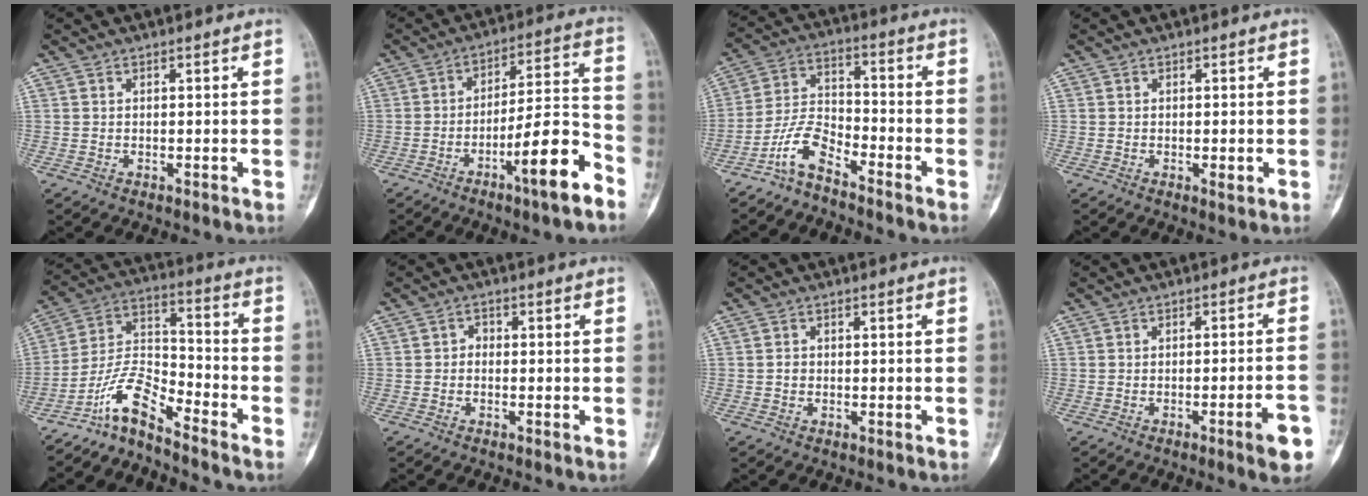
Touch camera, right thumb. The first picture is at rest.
{"total": 13.5, "force": [-7.5, 2.1, 11.0], "torque": [-0.170, 0.056, -0.117]}
{"total": 7.2, "force": [-5.6, 2.4, 3.9], "torque": [-0.080, 0.056, -0.121]}
{"total": 1.5, "force": [-0.3, 0.4, 1.4], "torque": [-0.018, -0.004, -0.002]}
{"total": 9.0, "force": [-7.6, 1.9, 4.5], "torque": [-0.091, 0.088, -0.154]}
{"total": 1.4, "force": [-0.4, 1.1, 0.8], "torque": [-0.003, 0.006, -0.013]}
{"total": 1.0, "force": [-0.2, 0.9, 0.5], "torque": [-0.003, 0.004, -0.005]}
{"total": 5.9, "force": [-3.0, 0.6, 5.1], "torque": [-0.067, 0.017, -0.037]}